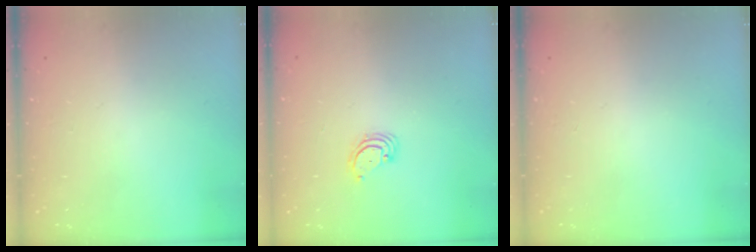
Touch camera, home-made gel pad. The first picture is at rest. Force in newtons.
{"total": 3.8, "press": 3.8, "slide": 0.4}
{"total": 0.0}